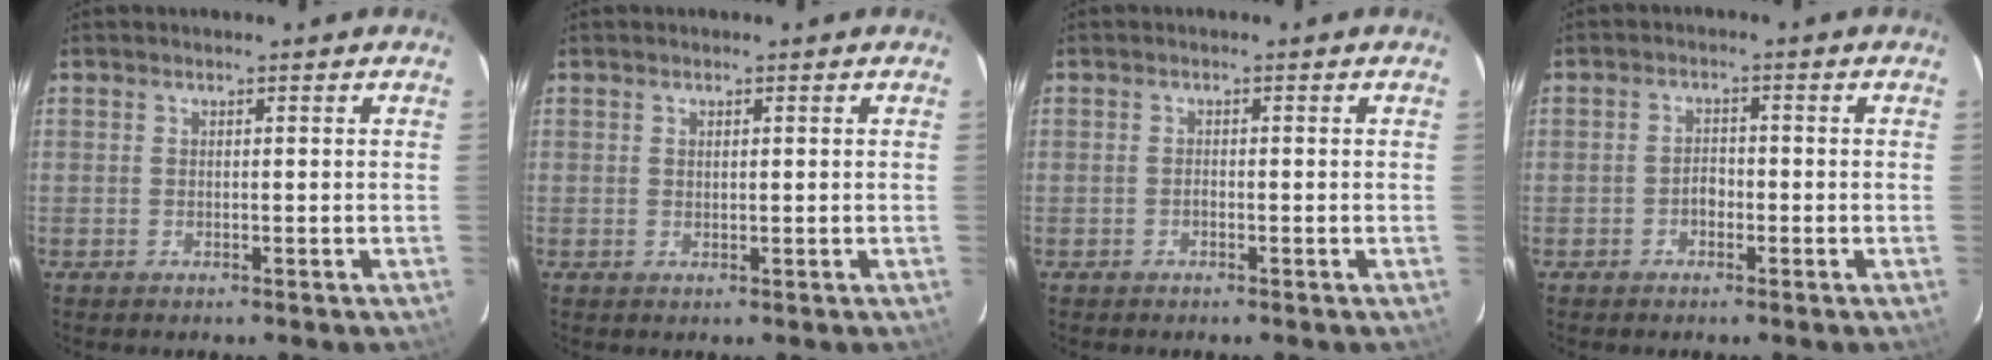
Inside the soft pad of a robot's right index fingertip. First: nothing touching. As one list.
[{"total": 0.7, "force": [0.4, 0.4, 0.5], "torque": [-0.008, 0.003, 0.008]}, {"total": 0.6, "force": [-0.4, 0.4, 0.3], "torque": [-0.005, 0.001, -0.008]}, {"total": 2.2, "force": [-1.0, 1.6, 1.0], "torque": [-0.020, 0.008, -0.016]}]